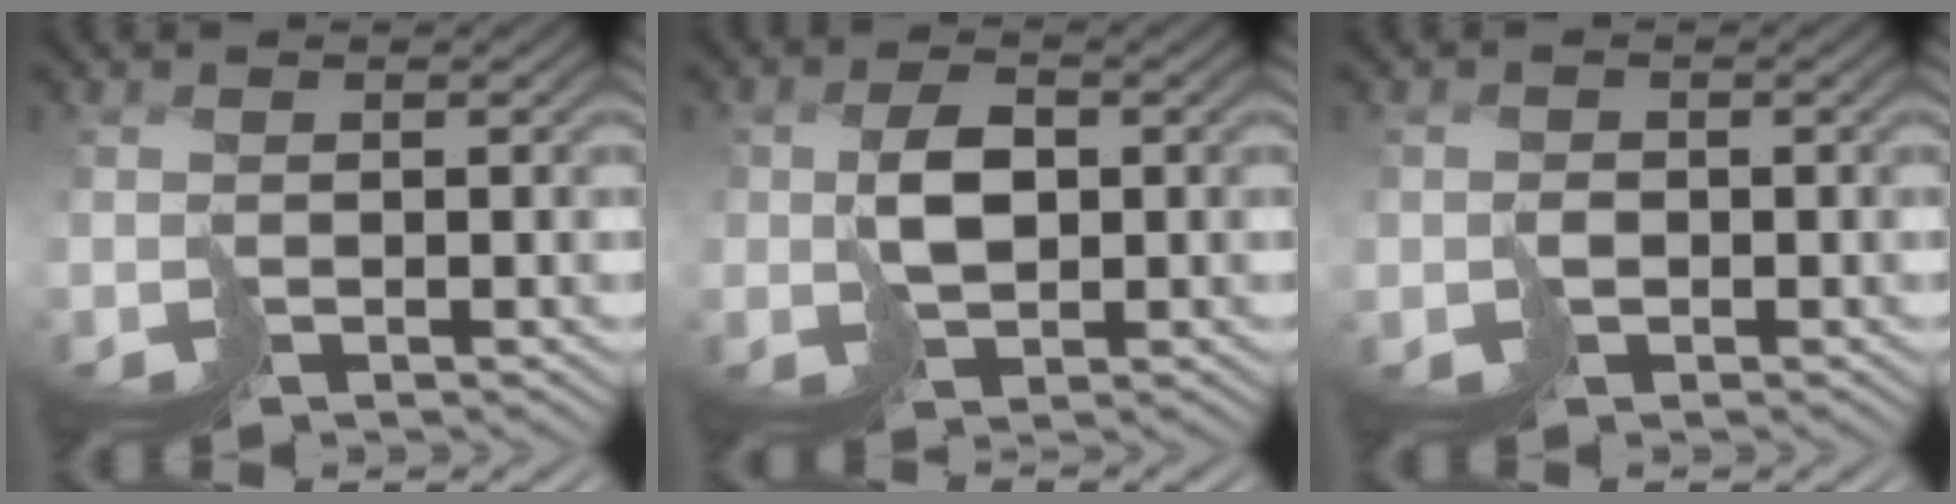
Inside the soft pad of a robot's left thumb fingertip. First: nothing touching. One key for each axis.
{"total": 4.1, "fx": 0.9, "fy": 2.7, "fz": 3.0, "tx": -0.058, "ty": 0.008, "tz": 0.024}
{"total": 1.6, "fx": -0.3, "fy": 1.5, "fz": 0.5, "tx": -0.009, "ty": -0.002, "tz": -0.005}